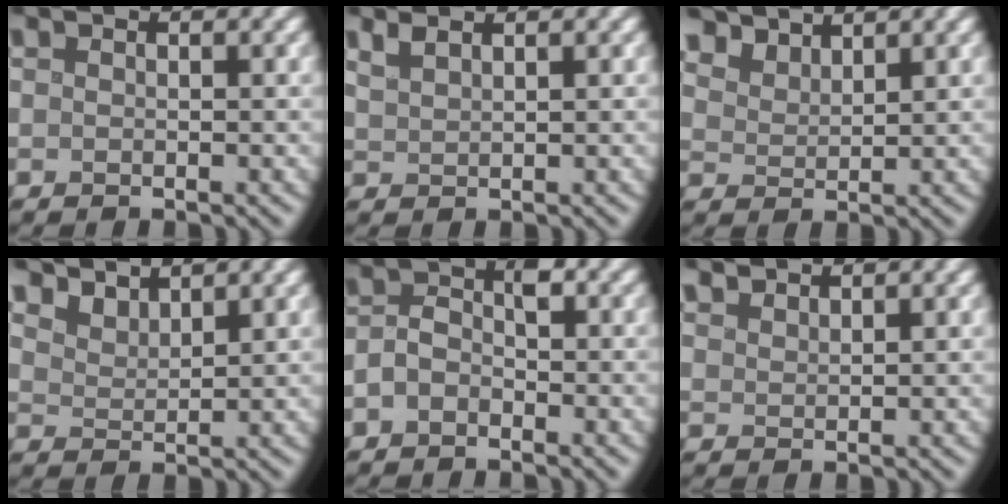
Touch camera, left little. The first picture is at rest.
{"total": 1.5, "force": [1.3, 0.4, 0.8], "torque": [-0.018, 0.004, 0.028]}
{"total": 4.1, "force": [3.7, 1.4, 0.9], "torque": [-0.034, -0.010, 0.081]}
{"total": 3.3, "force": [3.1, 0.8, 0.6], "torque": [-0.022, -0.009, 0.069]}
{"total": 2.6, "force": [-1.0, 1.5, 1.9], "torque": [-0.036, 0.009, -0.024]}
{"total": 2.1, "force": [2.0, 0.3, 0.3], "torque": [-0.006, 0.004, 0.041]}